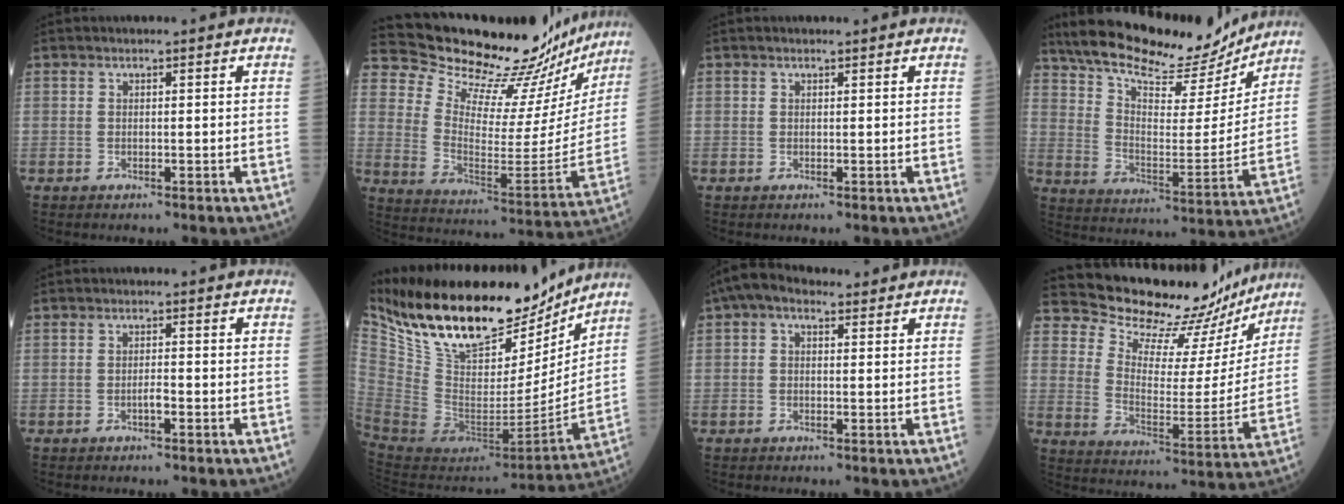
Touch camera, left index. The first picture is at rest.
{"total": 25.6, "force": [24.0, 5.8, 6.6], "torque": [-0.109, -0.082, 0.322]}
{"total": 0.0}
{"total": 21.7, "force": [19.1, 5.4, 8.7], "torque": [-0.150, -0.003, 0.287]}
{"total": 1.3, "force": [-0.8, 0.3, 1.0], "torque": [-0.018, 0.000, -0.016]}
{"total": 26.7, "force": [21.1, 10.1, 13.0], "torque": [-0.245, -0.011, 0.349]}
{"total": 4.2, "force": [2.3, 2.4, 2.6], "torque": [-0.054, 0.034, 0.037]}
{"total": 19.3, "force": [18.0, 5.6, 4.2], "torque": [-0.058, -0.038, 0.236]}